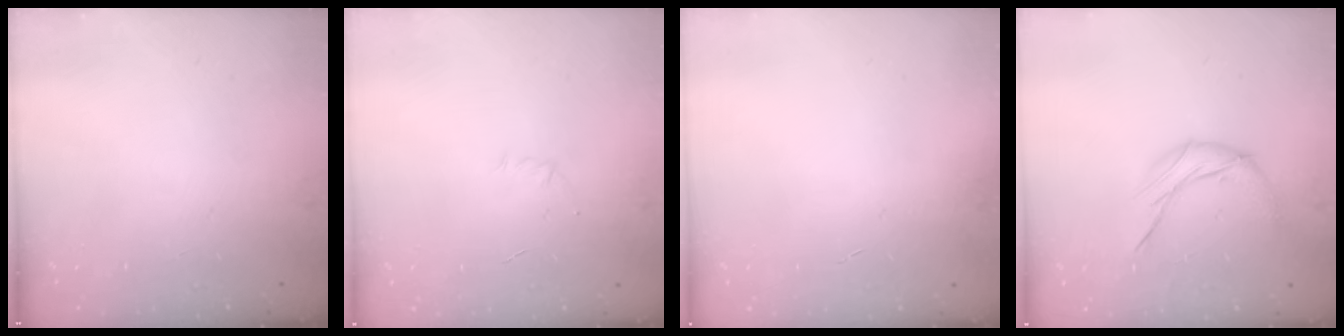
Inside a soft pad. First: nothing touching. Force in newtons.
{"total": 2.9, "press": 2.8, "slide": 0.7}
{"total": 0.0}
{"total": 7.8, "press": 7.8, "slide": 0.1}